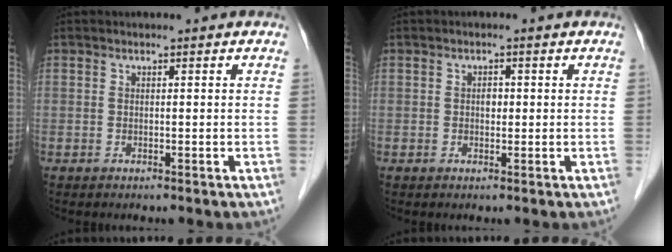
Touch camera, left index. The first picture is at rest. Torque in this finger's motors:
{"motor_torque": [0.03, 0.02, 0.00, 0.00]}